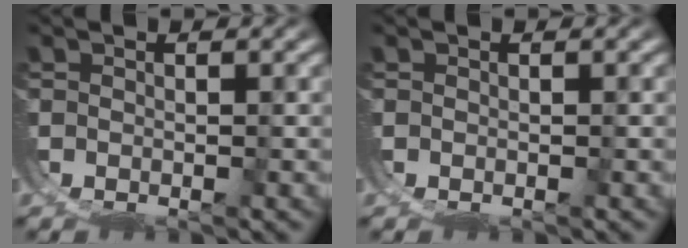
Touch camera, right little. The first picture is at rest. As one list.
[{"total": 0.0}]